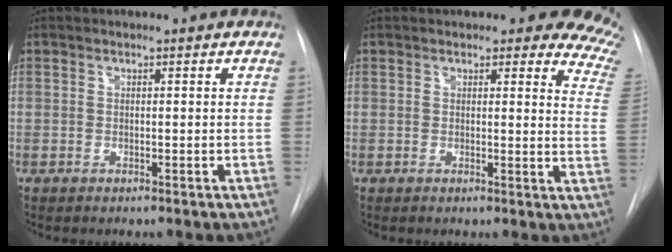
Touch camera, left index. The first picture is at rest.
{"total": 10.0, "force": [8.4, 3.6, 4.0], "torque": [-0.007, -0.038, 0.051]}